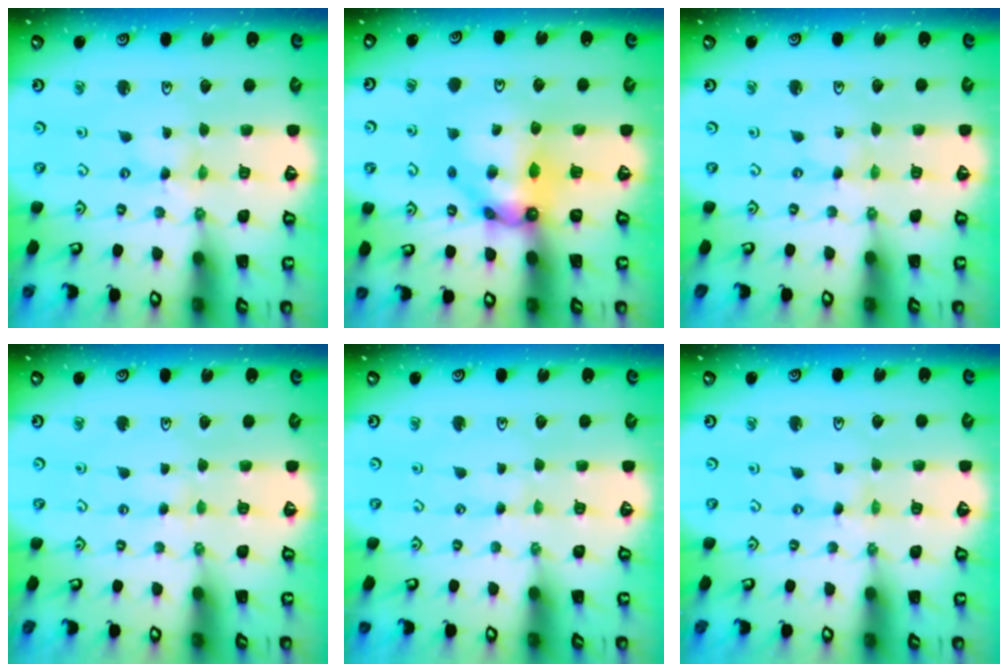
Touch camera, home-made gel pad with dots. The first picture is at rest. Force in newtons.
{"total": 10.5, "press": 10.4, "slide": 1.3}
{"total": 0.0}
{"total": 1.9, "press": 1.9, "slide": 0.4}
{"total": 1.0, "press": 1.0, "slide": 0.2}
{"total": 0.0}